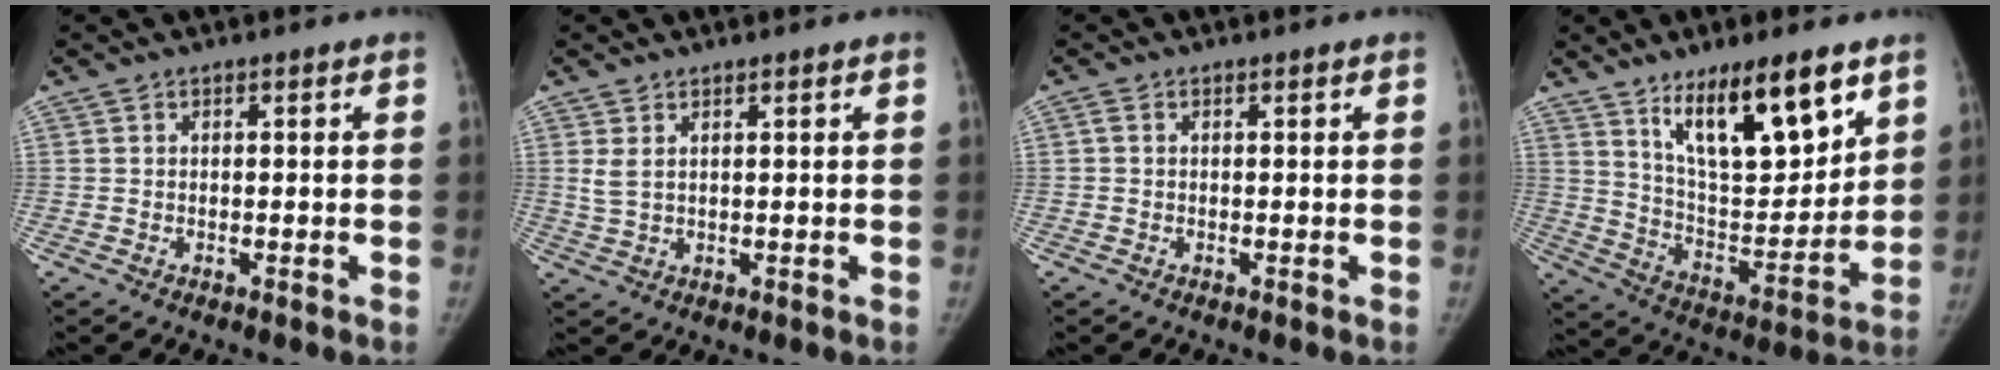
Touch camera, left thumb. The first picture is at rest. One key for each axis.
{"total": 2.6, "fx": 1.3, "fy": 1.1, "fz": 2.0, "tx": -0.046, "ty": -0.002, "tz": 0.034}
{"total": 0.8, "fx": 0.2, "fy": 0.5, "fz": 0.6, "tx": -0.015, "ty": -0.001, "tz": 0.003}
{"total": 18.6, "fx": 11.0, "fy": 6.2, "fz": 13.6, "tx": -0.180, "ty": -0.062, "tz": 0.200}